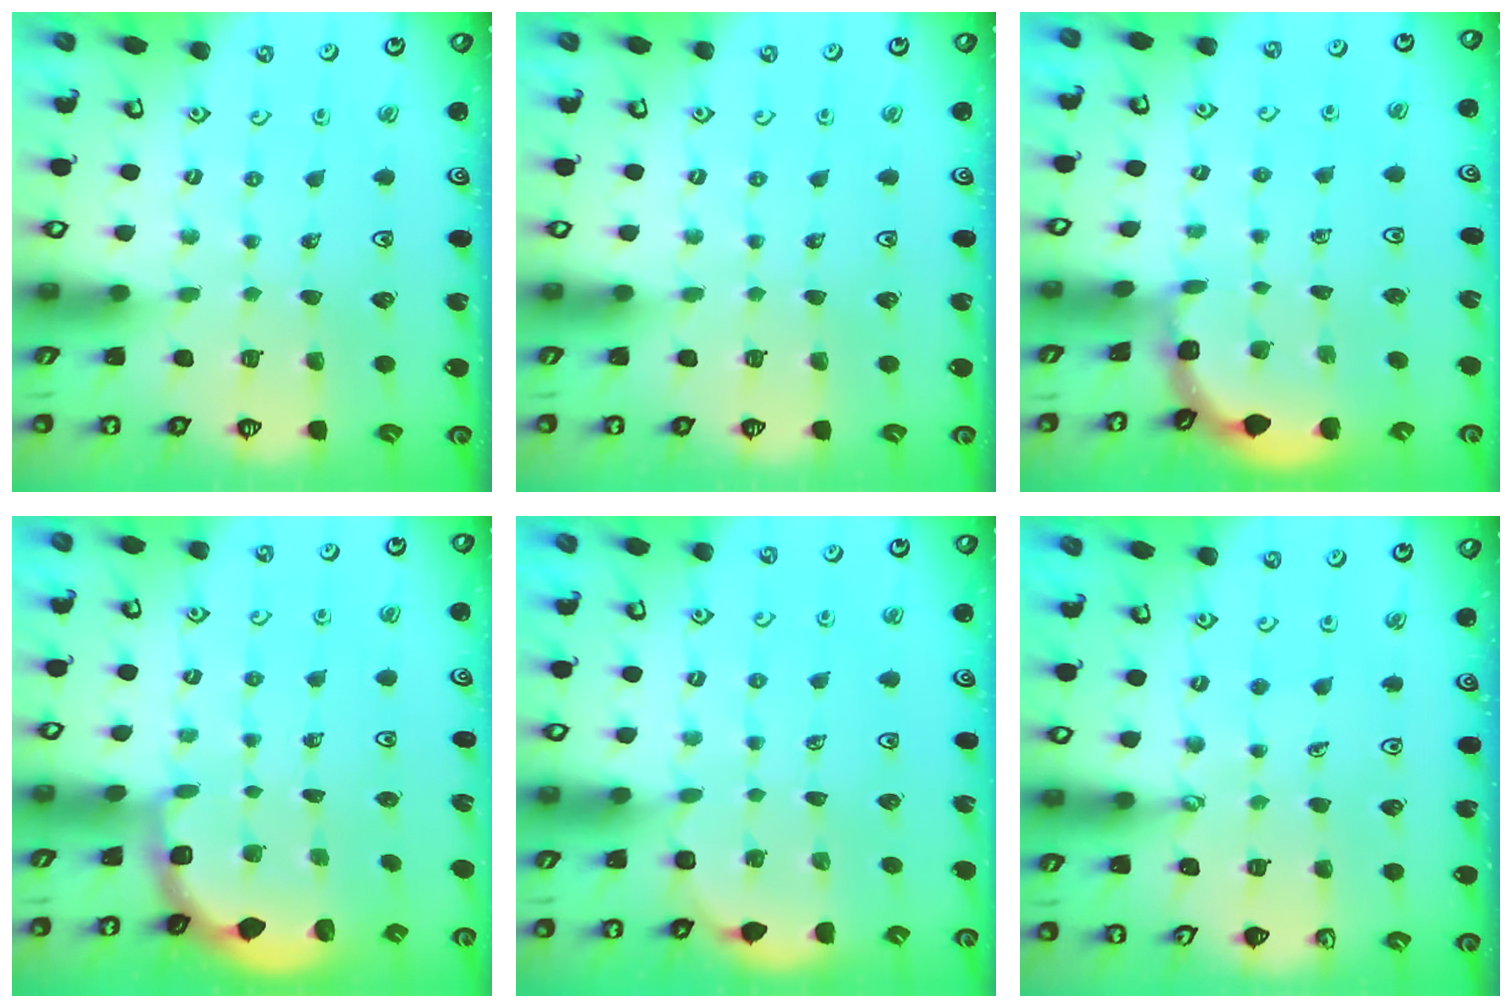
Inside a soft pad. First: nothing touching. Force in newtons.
{"total": 0.0}
{"total": 1.5, "press": 1.5, "slide": 0.1}
{"total": 1.9, "press": 1.7, "slide": 0.8}
{"total": 3.0, "press": 2.9, "slide": 0.9}
{"total": 1.9, "press": 1.9, "slide": 0.1}